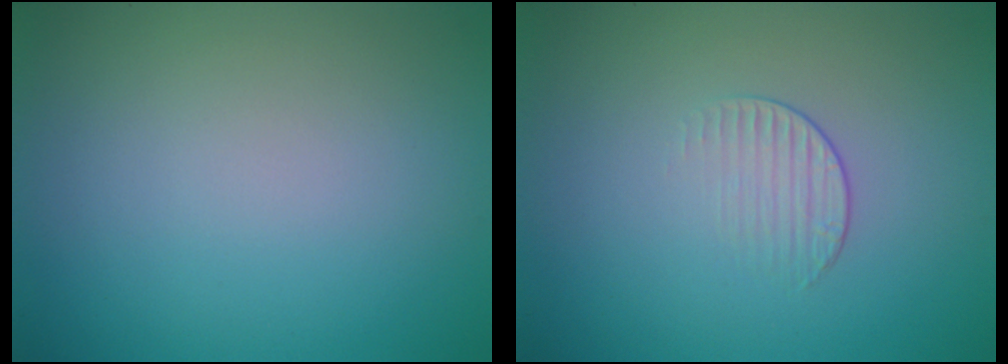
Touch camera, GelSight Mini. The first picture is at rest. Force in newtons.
{"total": 1.2, "press": 0.4, "slide": 1.2}